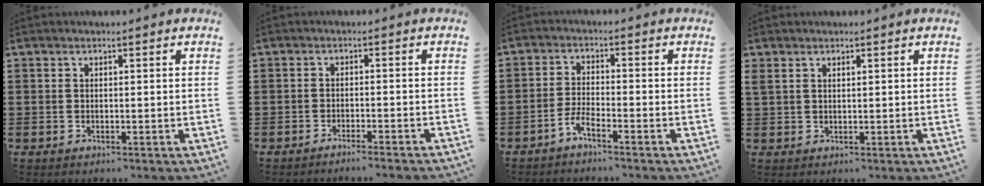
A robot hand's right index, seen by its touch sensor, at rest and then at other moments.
{"total": 2.0, "force": [-1.9, -0.5, 0.4], "torque": [-0.006, 0.002, -0.038]}
{"total": 3.0, "force": [-2.6, 0.0, 1.6], "torque": [-0.045, -0.002, -0.056]}
{"total": 1.3, "force": [0.9, 0.5, 0.7], "torque": [-0.015, 0.004, 0.017]}